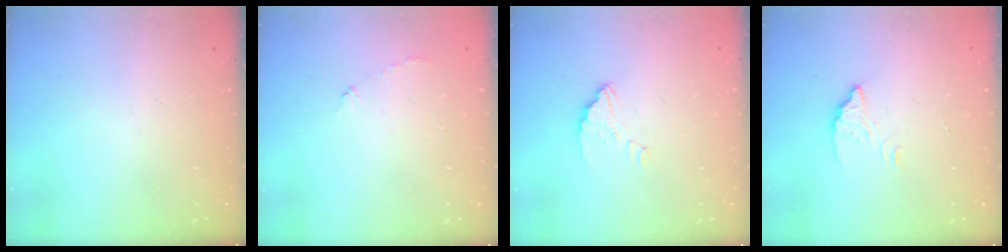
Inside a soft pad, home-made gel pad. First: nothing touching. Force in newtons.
{"total": 3.4, "press": 3.4, "slide": 0.3}
{"total": 3.0, "press": 3.0, "slide": 0.2}
{"total": 2.8, "press": 2.8, "slide": 0.2}